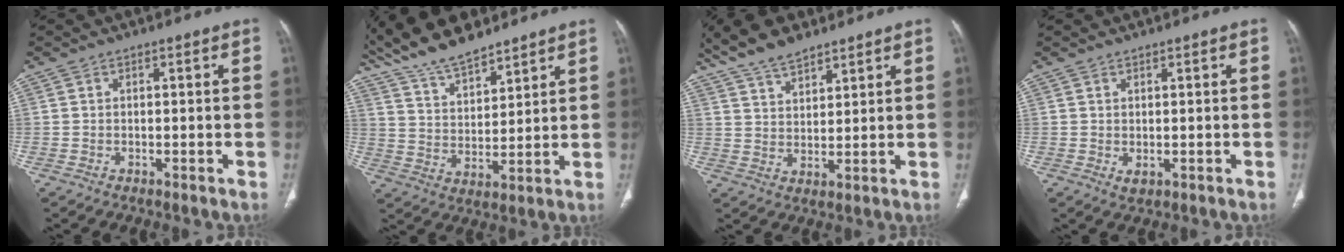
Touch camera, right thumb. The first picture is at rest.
{"total": 14.7, "force": [12.5, 4.1, 6.4], "torque": [-0.098, -0.051, 0.235]}
{"total": 9.8, "force": [7.6, 3.8, 4.9], "torque": [-0.076, -0.025, 0.145]}
{"total": 1.3, "force": [0.1, 0.8, 1.1], "torque": [-0.021, -0.003, 0.009]}